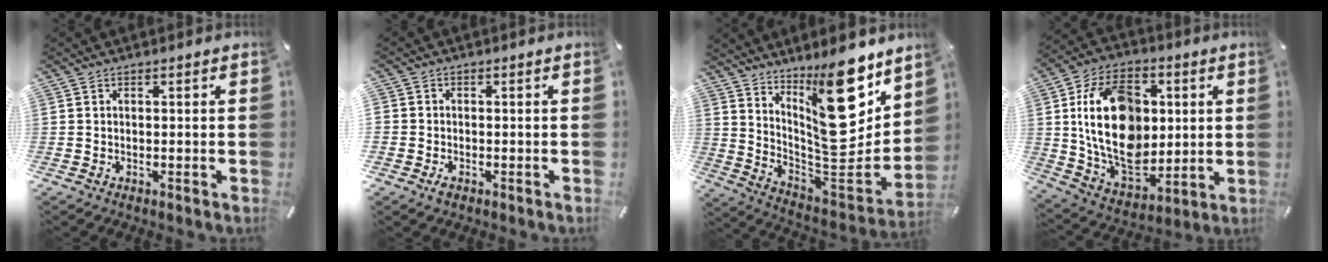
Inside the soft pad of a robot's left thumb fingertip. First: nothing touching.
{"total": 3.4, "force": [-0.8, 3.3, 0.1], "torque": [0.006, 0.009, -0.015]}
{"total": 22.7, "force": [13.4, 9.2, 16.0], "torque": [-0.217, -0.121, 0.228]}
{"total": 21.3, "force": [2.0, 15.3, 14.7], "torque": [-0.281, -0.003, 0.037]}